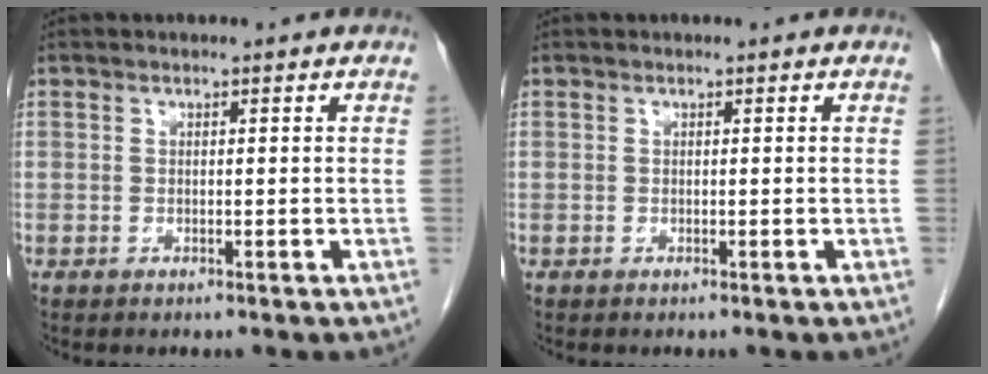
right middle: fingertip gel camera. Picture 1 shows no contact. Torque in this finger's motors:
{"motor_torque": [0.00, 0.00, -0.01, -0.01]}